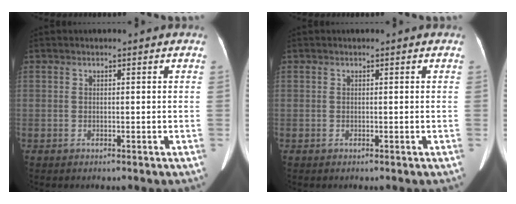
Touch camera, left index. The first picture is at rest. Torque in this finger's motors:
{"motor_torque": [0.08, 0.03, 0.01, 0.01]}